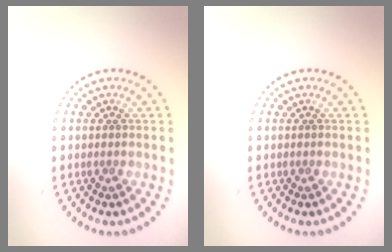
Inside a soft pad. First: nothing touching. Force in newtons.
{"total": 0.0}